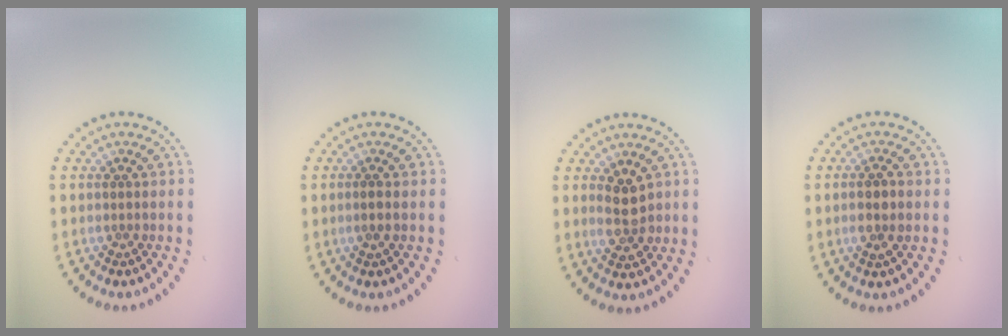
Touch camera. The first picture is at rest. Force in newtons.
{"total": 0.6, "press": 0.4, "slide": 0.4}
{"total": 2.7, "press": 2.7, "slide": 0.4}
{"total": 1.6, "press": 1.6, "slide": 0.5}